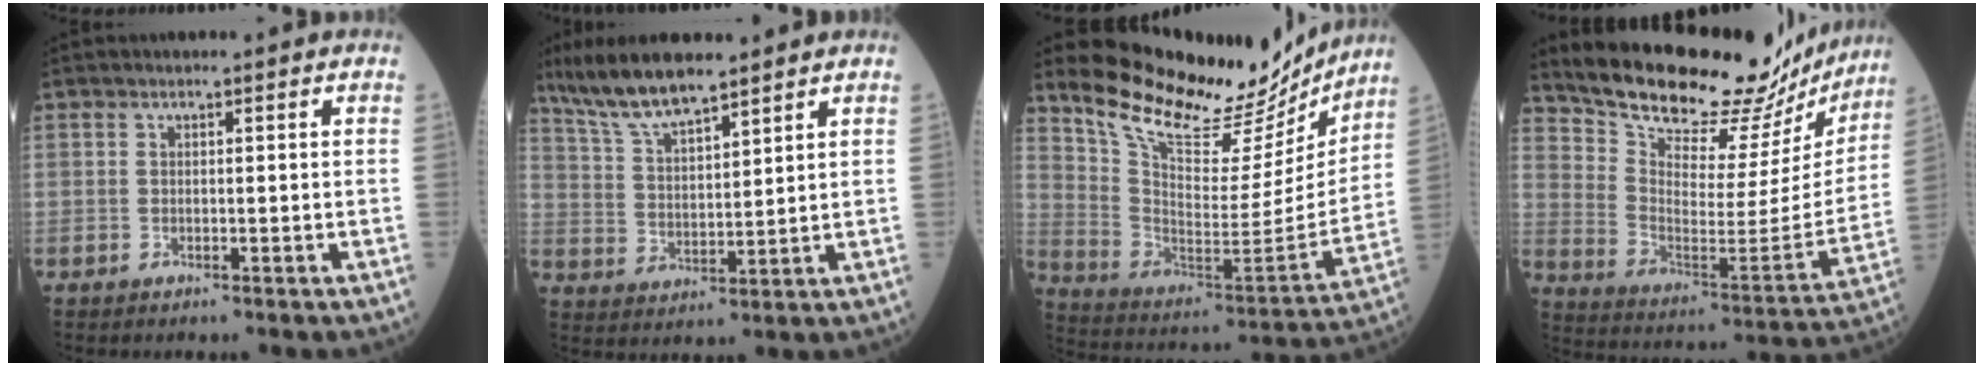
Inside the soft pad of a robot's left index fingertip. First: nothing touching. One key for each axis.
{"total": 9.6, "fx": 8.0, "fy": 1.6, "fz": 5.1, "tx": -0.109, "ty": 0.009, "tz": 0.157}
{"total": 22.5, "fx": 20.4, "fy": 5.6, "fz": 7.7, "tx": -0.132, "ty": -0.046, "tz": 0.309}
{"total": 26.0, "fx": 23.8, "fy": 6.7, "fz": 8.1, "tx": -0.135, "ty": -0.068, "tz": 0.325}